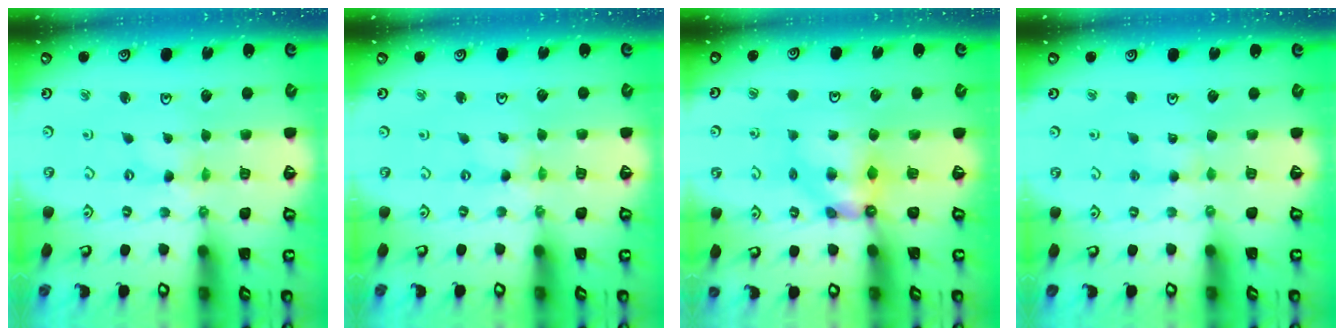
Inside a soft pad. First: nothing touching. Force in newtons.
{"total": 0.0}
{"total": 6.2, "press": 6.2, "slide": 0.5}
{"total": 3.0, "press": 3.0, "slide": 0.3}